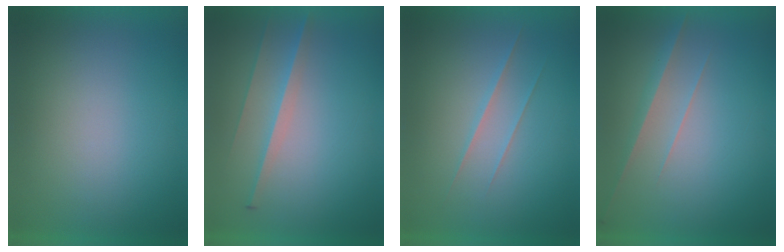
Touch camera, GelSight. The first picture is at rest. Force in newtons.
{"total": 2.8}
{"total": 1.5}
{"total": 2.8}